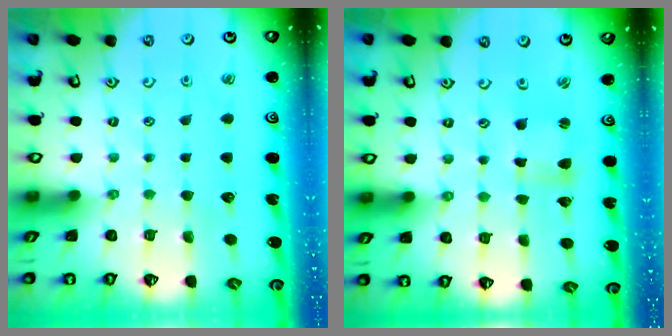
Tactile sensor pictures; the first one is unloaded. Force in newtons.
{"total": 3.0, "press": 2.9, "slide": 0.4}